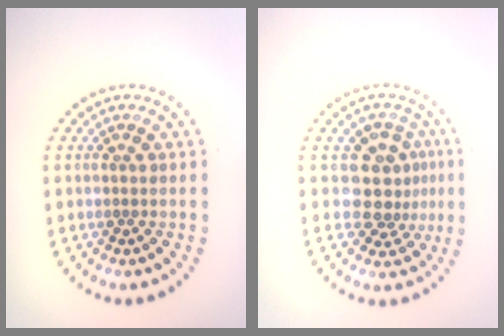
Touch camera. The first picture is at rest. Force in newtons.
{"total": 3.5, "press": 3.0, "slide": 1.7}